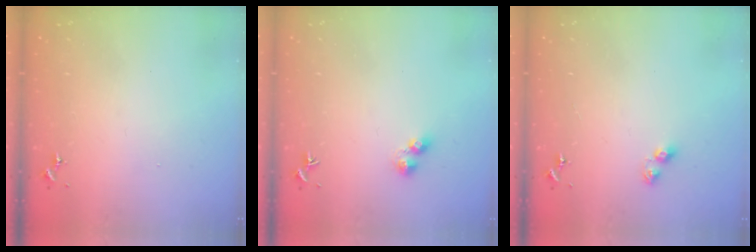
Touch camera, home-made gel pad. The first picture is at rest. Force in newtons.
{"total": 3.9, "press": 3.8, "slide": 0.5}
{"total": 5.3, "press": 5.2, "slide": 0.8}